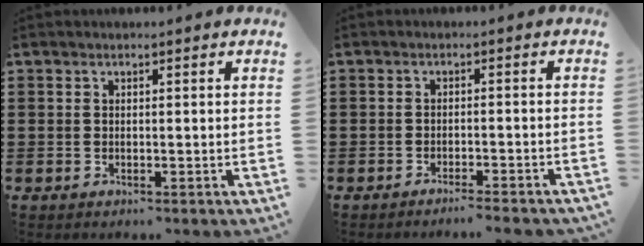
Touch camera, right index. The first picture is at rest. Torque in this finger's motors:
{"motor_torque": [1.33, 0.81, 0.13, 0.02]}